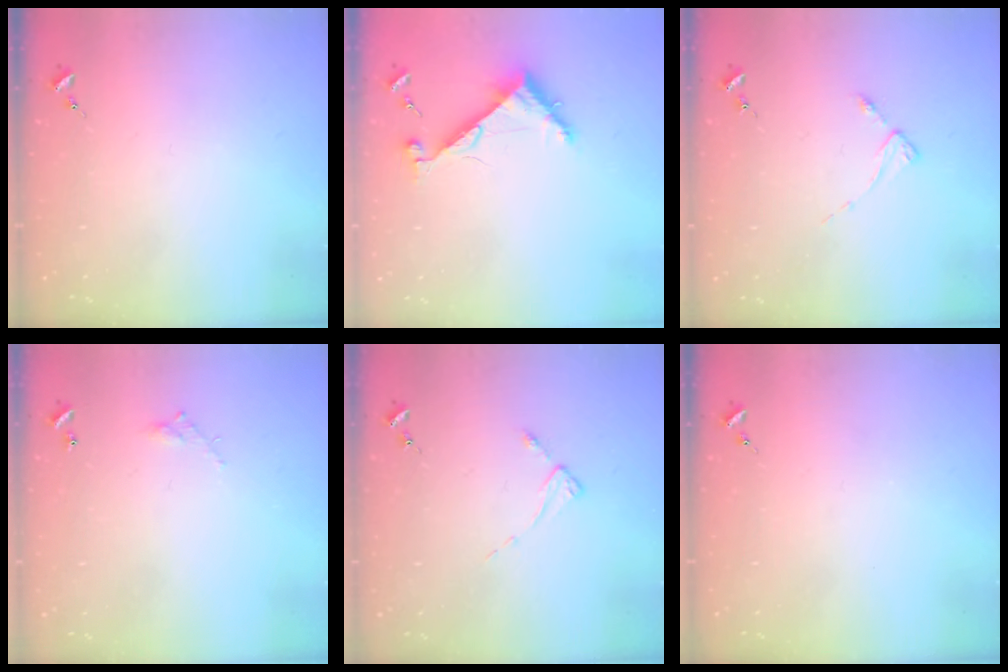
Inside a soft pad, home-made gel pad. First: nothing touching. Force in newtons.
{"total": 6.9, "press": 6.9, "slide": 0.6}
{"total": 2.9, "press": 2.8, "slide": 0.4}
{"total": 3.8, "press": 3.8, "slide": 0.2}
{"total": 2.2, "press": 2.2, "slide": 0.4}
{"total": 0.0}